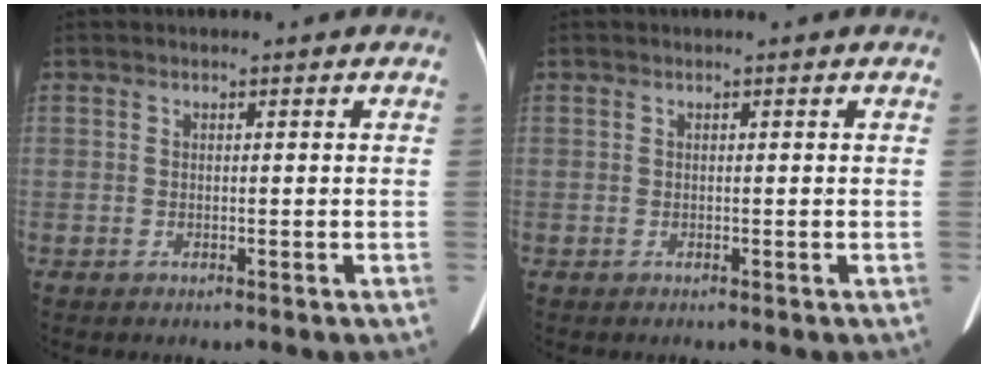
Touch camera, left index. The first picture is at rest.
{"total": 0.0}